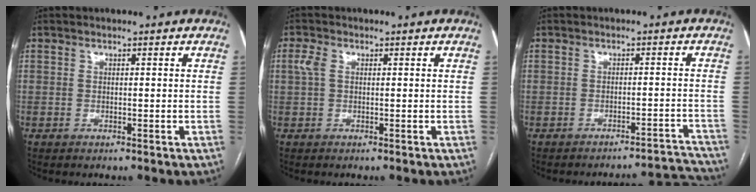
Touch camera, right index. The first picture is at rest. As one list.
[{"total": 2.2, "force": [0.6, 1.4, 1.7], "torque": [-0.052, 0.018, 0.015]}, {"total": 8.4, "force": [-8.4, -0.6, -0.5], "torque": [0.026, 0.019, -0.097]}]